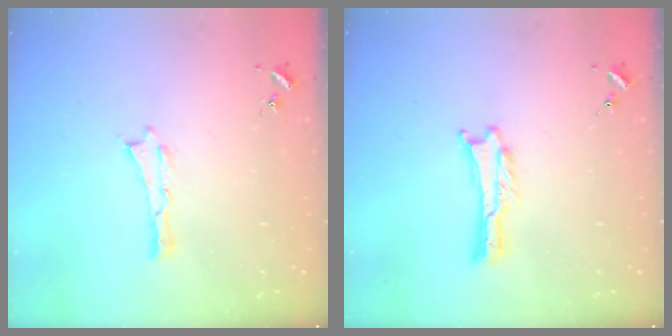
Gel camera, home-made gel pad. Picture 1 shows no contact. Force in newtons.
{"total": 0.0}